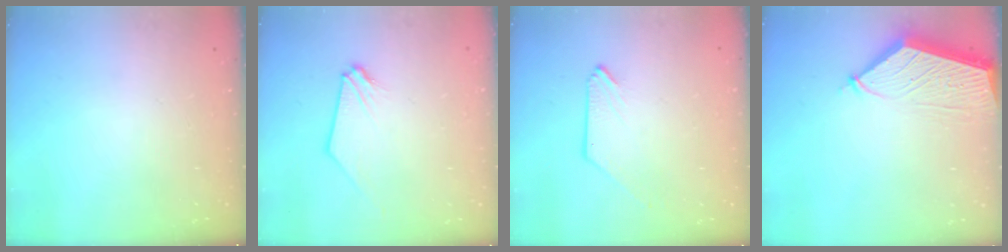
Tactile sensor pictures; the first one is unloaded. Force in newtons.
{"total": 0.7, "press": 0.7, "slide": 0.2}
{"total": 0.0}
{"total": 5.8, "press": 5.8, "slide": 0.4}